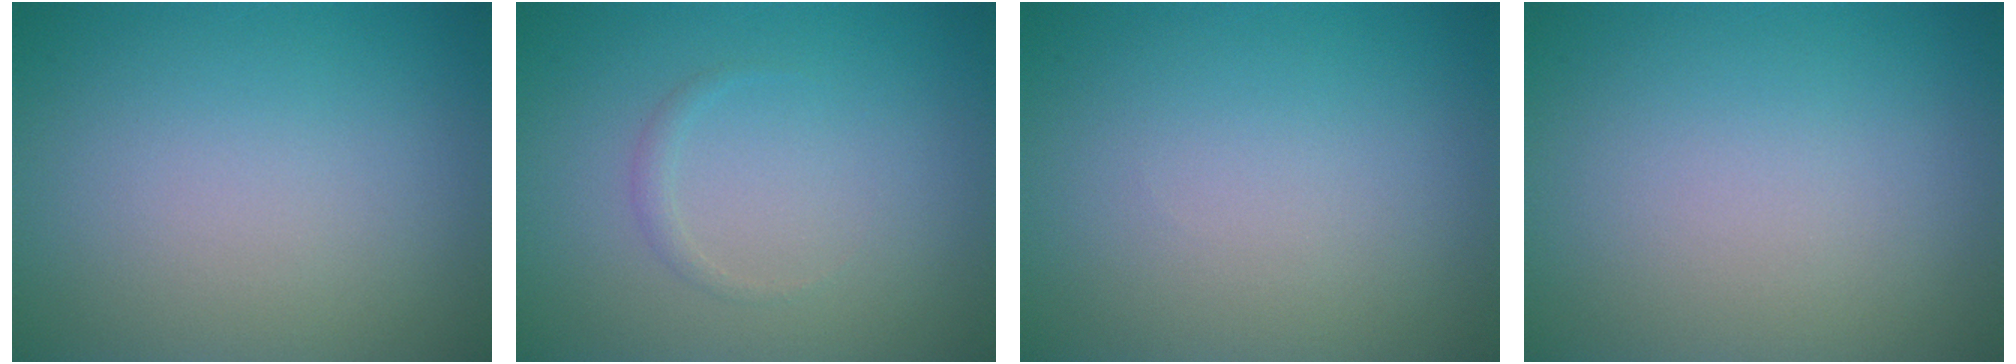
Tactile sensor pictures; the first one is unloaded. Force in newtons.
{"total": 0.8, "press": 0.8, "slide": 0.0}
{"total": 0.0}
{"total": 0.0}